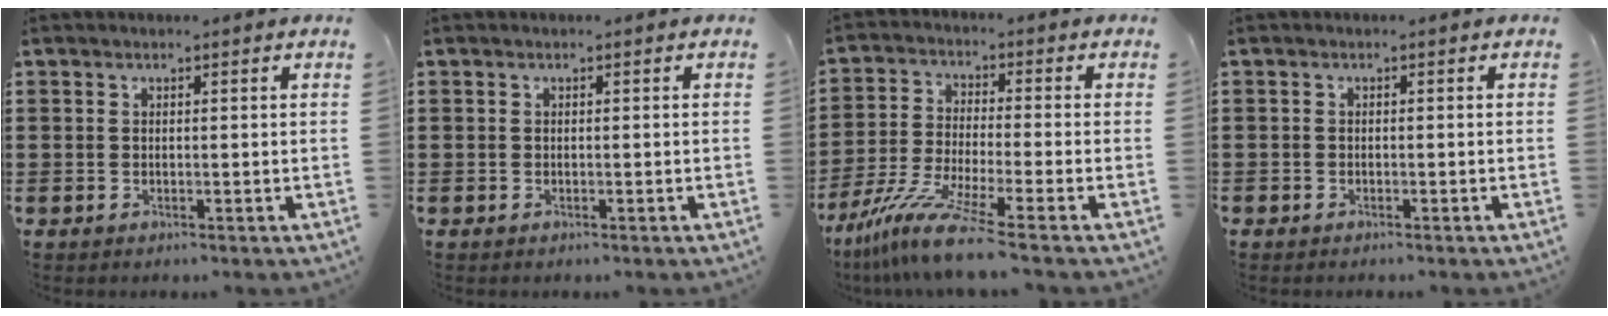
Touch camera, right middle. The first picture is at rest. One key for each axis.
{"total": 0.0}
{"total": 8.7, "fx": -6.7, "fy": -0.1, "fz": 5.5, "tx": -0.117, "ty": -0.013, "tz": -0.132}
{"total": 0.5, "fx": -0.4, "fy": 0.3, "fz": 0.0, "tx": 0.000, "ty": 0.002, "tz": -0.010}